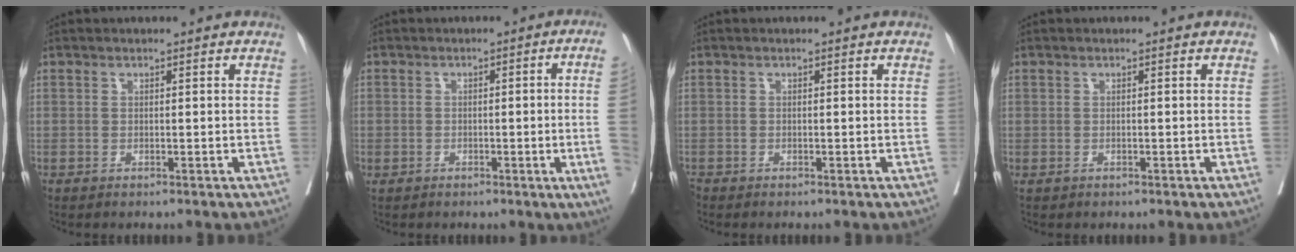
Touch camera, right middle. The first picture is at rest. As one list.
[{"total": 6.9, "force": [-1.0, -1.2, 6.7], "torque": [-0.074, -0.002, -0.014]}, {"total": 0.9, "force": [-0.8, 0.4, 0.2], "torque": [-0.005, -0.004, -0.013]}, {"total": 0.0}]